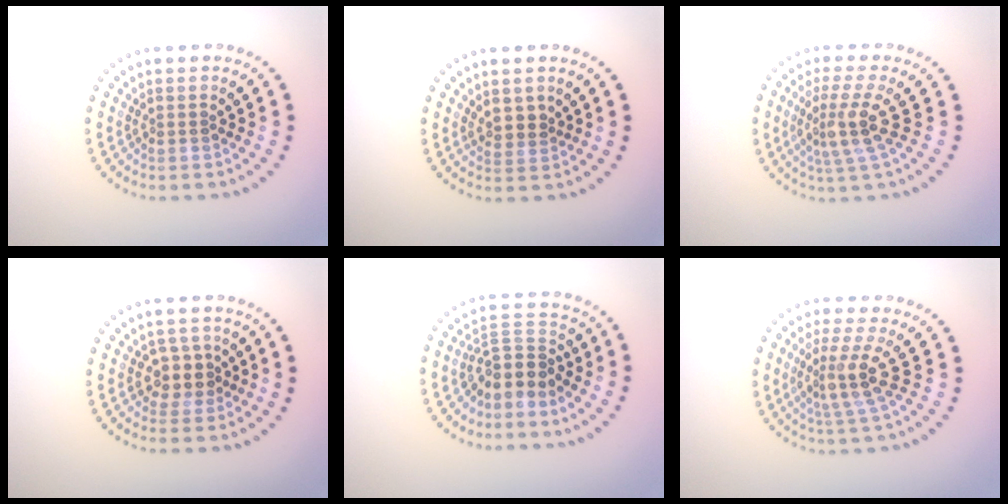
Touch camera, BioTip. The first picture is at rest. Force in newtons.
{"total": 1.7, "press": 1.4, "slide": 1.0}
{"total": 4.0, "press": 2.9, "slide": 2.8}
{"total": 2.7, "press": 2.3, "slide": 1.4}
{"total": 3.6, "press": 3.0, "slide": 2.1}
{"total": 3.9, "press": 2.7, "slide": 2.7}